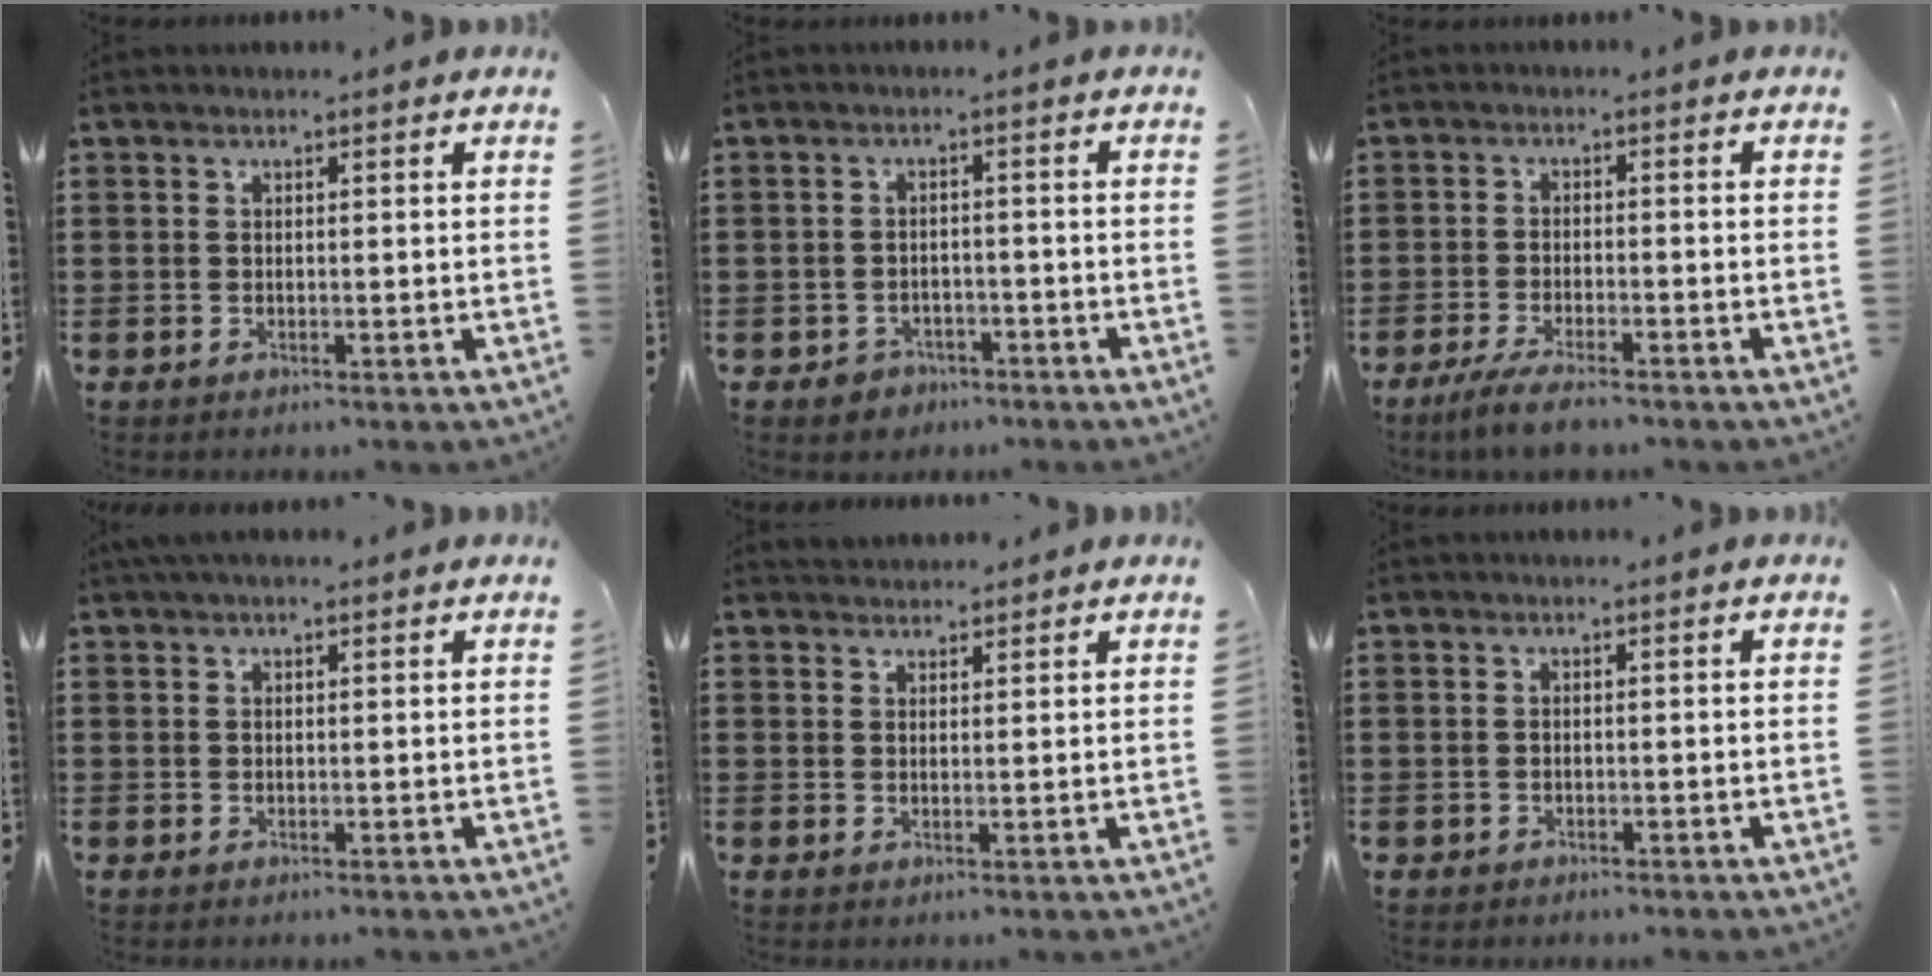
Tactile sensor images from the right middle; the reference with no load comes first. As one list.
[{"total": 2.3, "force": [-2.0, 1.1, 0.0], "torque": [-0.008, 0.002, -0.044]}, {"total": 4.3, "force": [-3.5, 0.5, 2.4], "torque": [-0.052, -0.005, -0.069]}, {"total": 0.9, "force": [0.5, 0.2, 0.6], "torque": [-0.013, 0.003, 0.009]}, {"total": 1.7, "force": [1.6, 0.3, -0.3], "torque": [0.001, 0.003, 0.032]}, {"total": 0.7, "force": [-0.6, 0.4, 0.0], "torque": [-0.002, 0.002, -0.014]}]